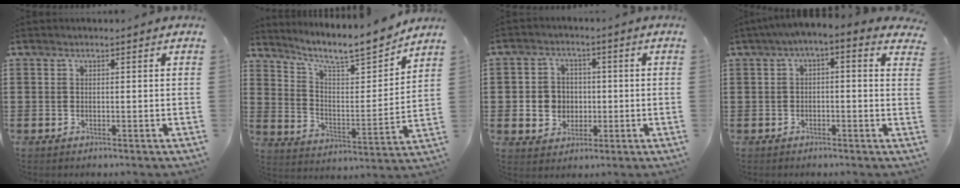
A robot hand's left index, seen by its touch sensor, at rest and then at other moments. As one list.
[{"total": 8.8, "force": [7.8, 1.3, 3.7], "torque": [-0.091, -0.056, 0.130]}, {"total": 4.7, "force": [-0.3, 4.5, 1.4], "torque": [-0.035, 0.009, -0.009]}, {"total": 1.8, "force": [-1.1, 0.2, 1.4], "torque": [-0.027, -0.001, -0.029]}]